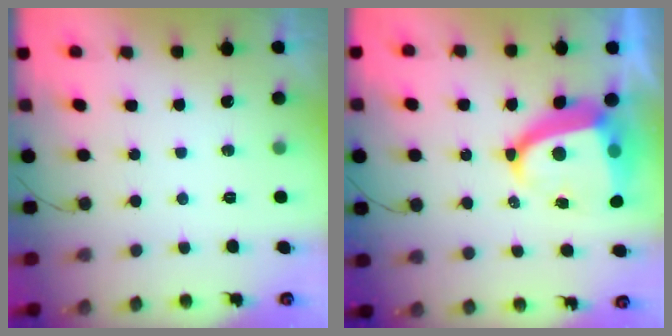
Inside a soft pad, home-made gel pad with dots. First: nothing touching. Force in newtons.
{"total": 14.0, "press": 13.9, "slide": 1.5}